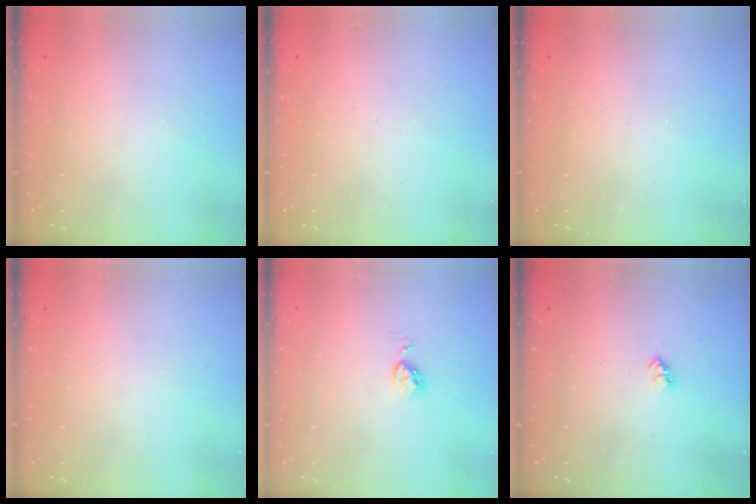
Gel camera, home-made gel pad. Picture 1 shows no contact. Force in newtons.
{"total": 0.0}
{"total": 0.0}
{"total": 0.0}
{"total": 3.7, "press": 3.7, "slide": 0.5}
{"total": 2.7, "press": 2.7, "slide": 0.4}